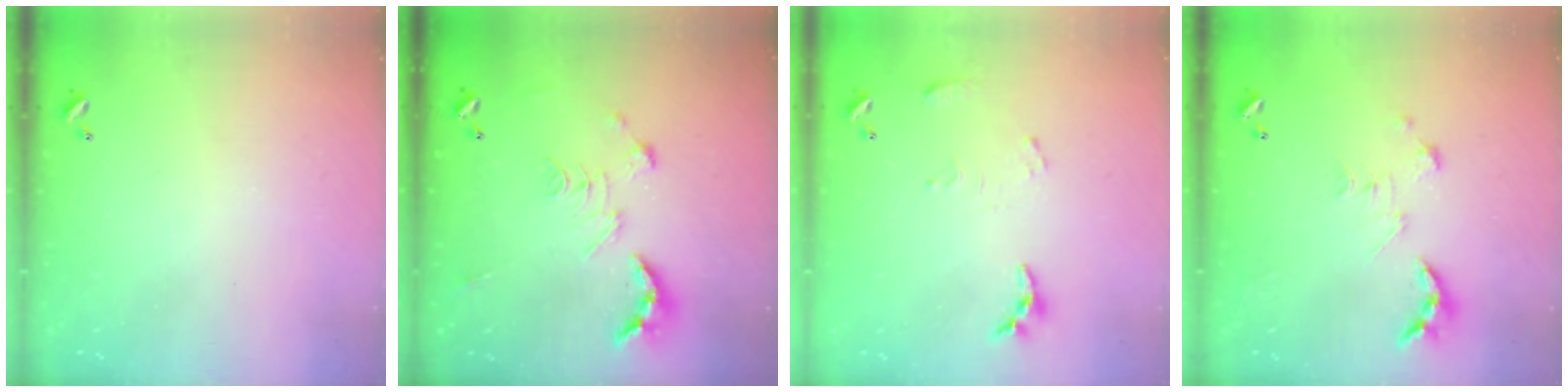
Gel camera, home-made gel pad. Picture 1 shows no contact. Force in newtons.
{"total": 2.5, "press": 2.0, "slide": 1.5}
{"total": 6.2, "press": 6.2, "slide": 0.5}
{"total": 2.7, "press": 2.2, "slide": 1.5}